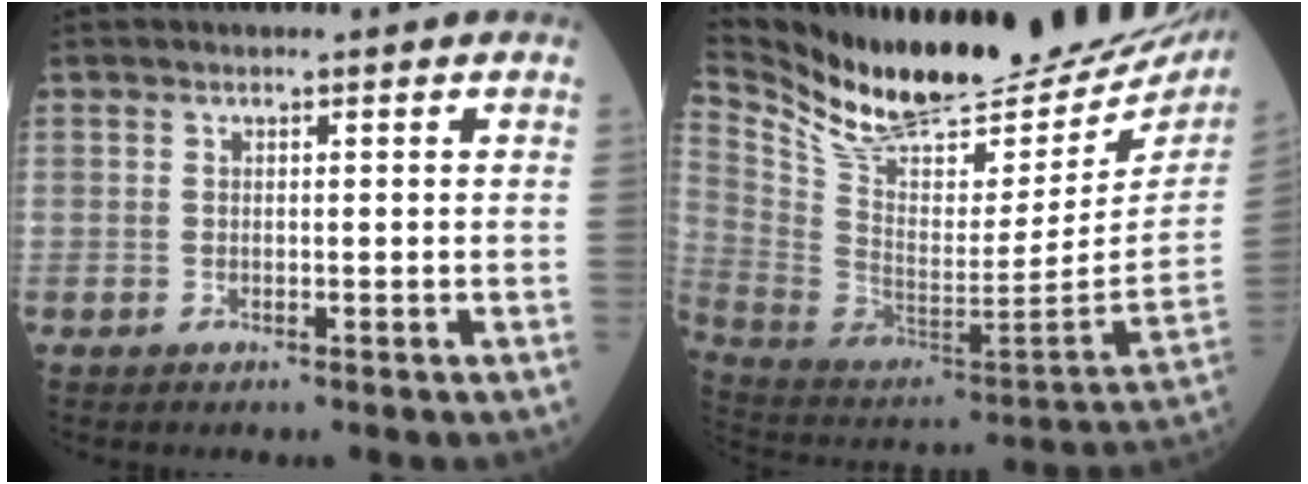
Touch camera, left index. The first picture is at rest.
{"total": 31.8, "force": [27.0, 8.4, 14.6], "torque": [-0.275, -0.066, 0.396]}